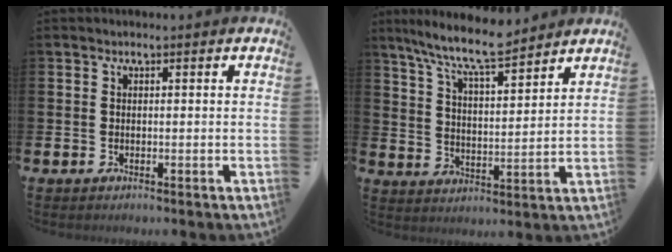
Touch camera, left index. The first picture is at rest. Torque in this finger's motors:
{"motor_torque": [0.68, -0.61, 0.71, 0.21]}